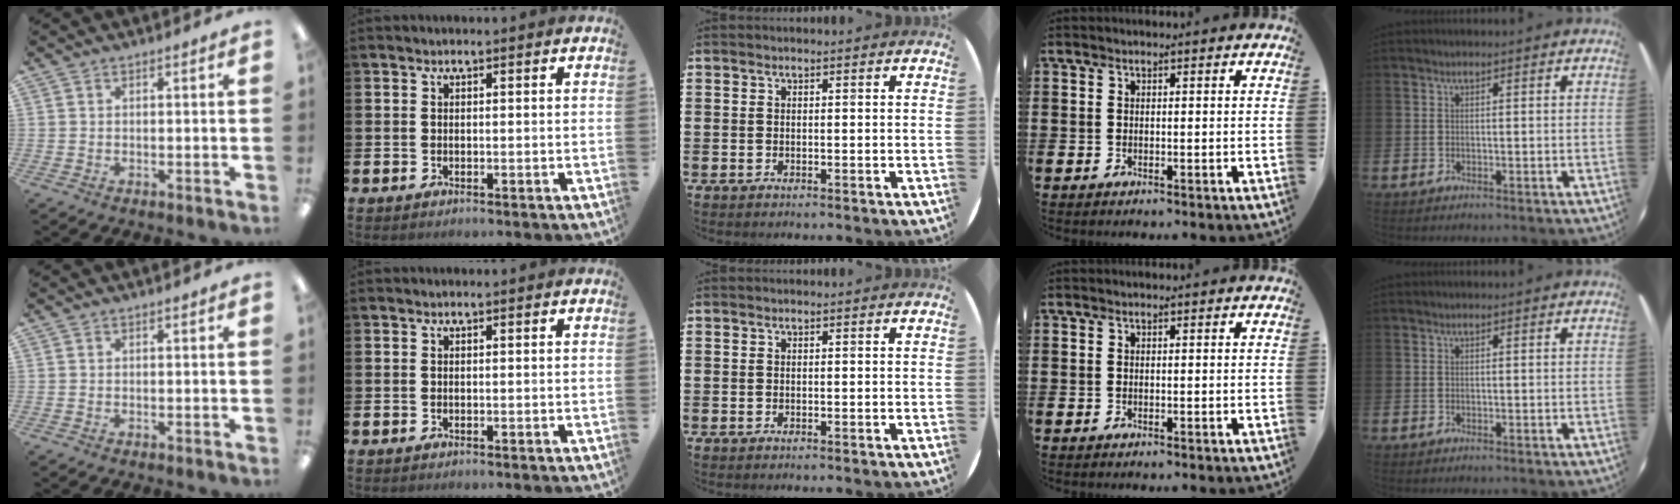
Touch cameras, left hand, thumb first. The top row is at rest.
{}